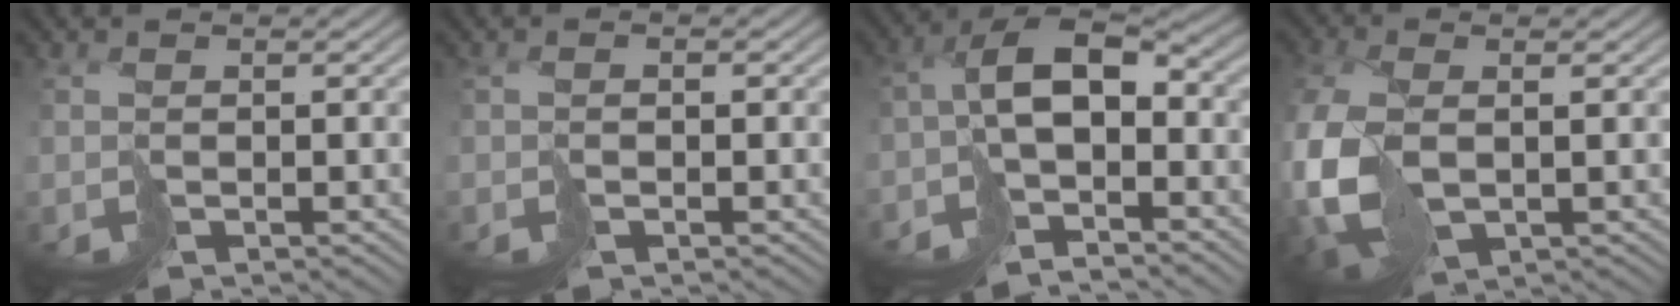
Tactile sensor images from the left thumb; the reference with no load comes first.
{"total": 0.7, "force": [-0.4, 0.3, 0.6], "torque": [-0.012, 0.000, -0.007]}
{"total": 7.8, "force": [-3.1, 3.7, 6.2], "torque": [-0.108, 0.005, -0.061]}
{"total": 11.5, "force": [-2.3, 7.0, 8.8], "torque": [-0.258, -0.036, -0.028]}